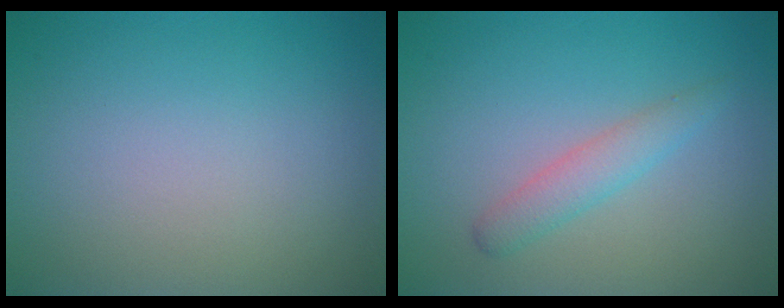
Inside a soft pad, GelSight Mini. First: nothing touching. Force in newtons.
{"total": 2.0, "press": 2.0, "slide": 0.0}